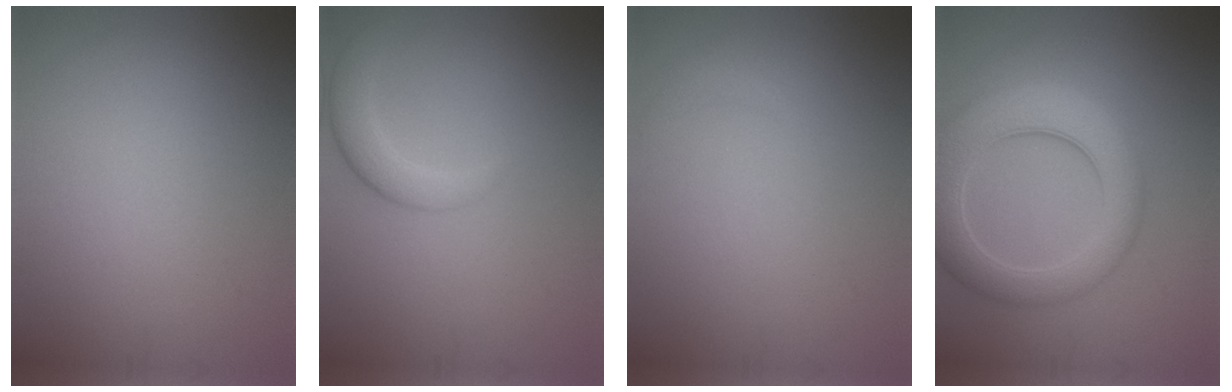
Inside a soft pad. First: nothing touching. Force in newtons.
{"total": 2.7, "press": 2.7, "slide": 0.2}
{"total": 0.7, "press": 0.7, "slide": 0.2}
{"total": 7.3, "press": 7.3, "slide": 0.5}